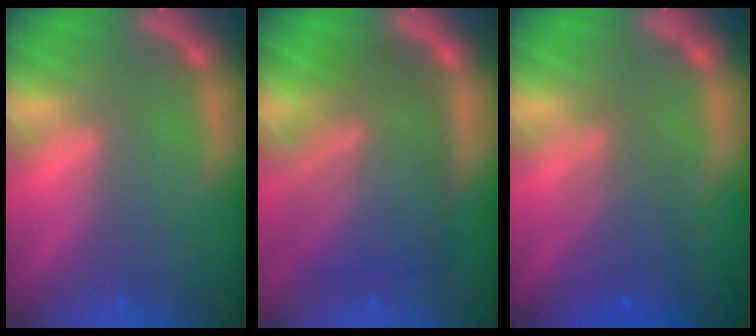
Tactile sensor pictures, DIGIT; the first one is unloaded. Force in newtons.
{"total": 9.5}
{"total": 4.1}